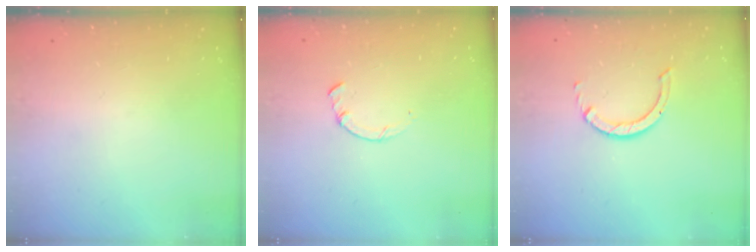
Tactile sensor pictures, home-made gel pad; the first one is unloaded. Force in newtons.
{"total": 0.7, "press": 0.6, "slide": 0.2}
{"total": 3.5, "press": 3.5, "slide": 0.6}